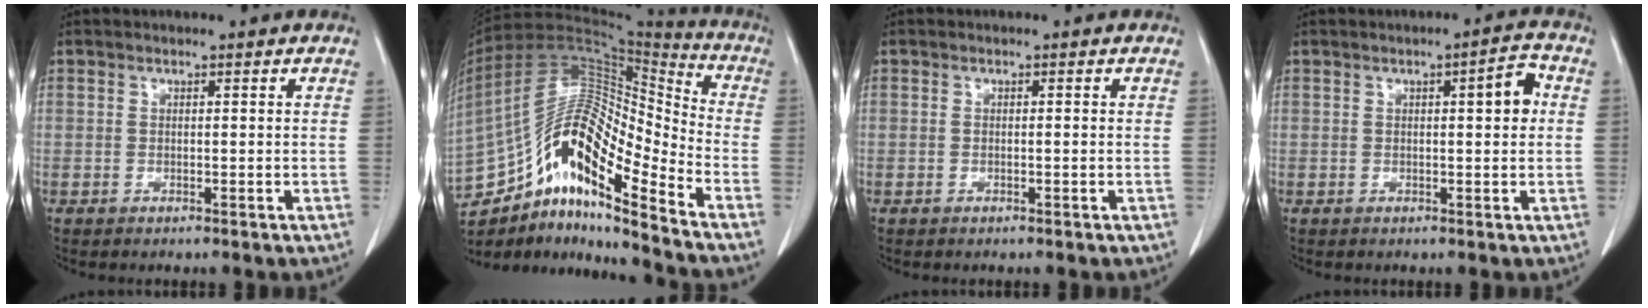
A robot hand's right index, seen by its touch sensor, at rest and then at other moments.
{"total": 19.5, "force": [-12.0, 4.2, 14.8], "torque": [-0.292, 0.032, -0.208]}
{"total": 0.0}
{"total": 4.0, "force": [0.7, 0.8, 3.9], "torque": [-0.055, 0.009, 0.005]}